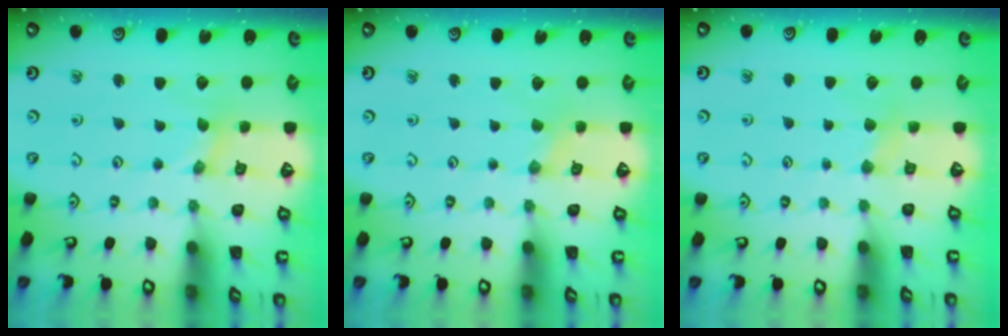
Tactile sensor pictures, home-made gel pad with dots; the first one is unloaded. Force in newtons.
{"total": 0.6, "press": 0.6, "slide": 0.1}
{"total": 1.9, "press": 1.8, "slide": 0.4}